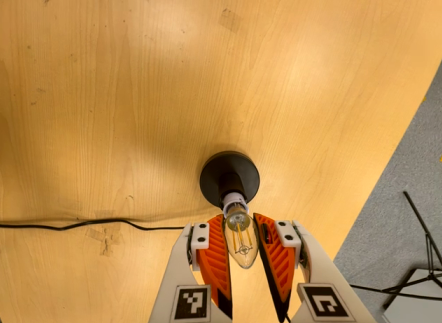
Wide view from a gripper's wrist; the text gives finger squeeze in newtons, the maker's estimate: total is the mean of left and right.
{"total": 13.5, "left": 13.0, "right": 14.0}